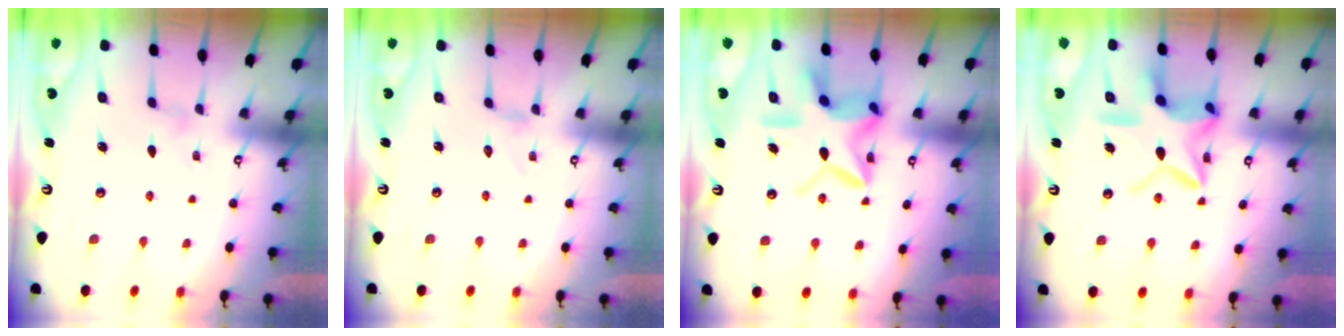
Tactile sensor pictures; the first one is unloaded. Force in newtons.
{"total": 0.0}
{"total": 16.2, "press": 16.1, "slide": 1.3}
{"total": 16.0, "press": 15.9, "slide": 1.3}